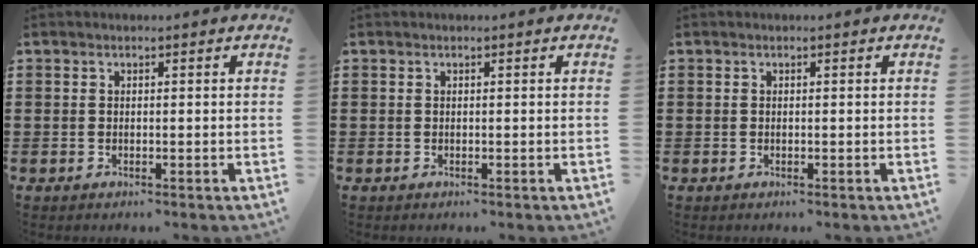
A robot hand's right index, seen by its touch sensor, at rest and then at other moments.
{"total": 0.0}
{"total": 0.0}